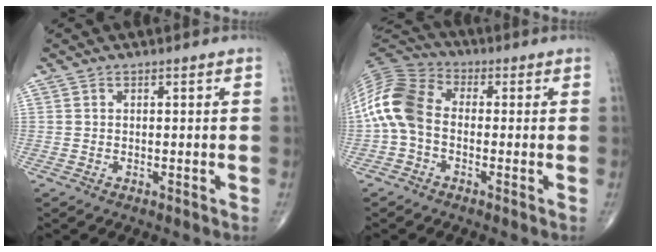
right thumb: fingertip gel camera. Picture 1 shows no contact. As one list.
[{"total": 11.6, "force": [-1.2, 8.0, 8.3], "torque": [-0.167, 0.029, -0.039]}]